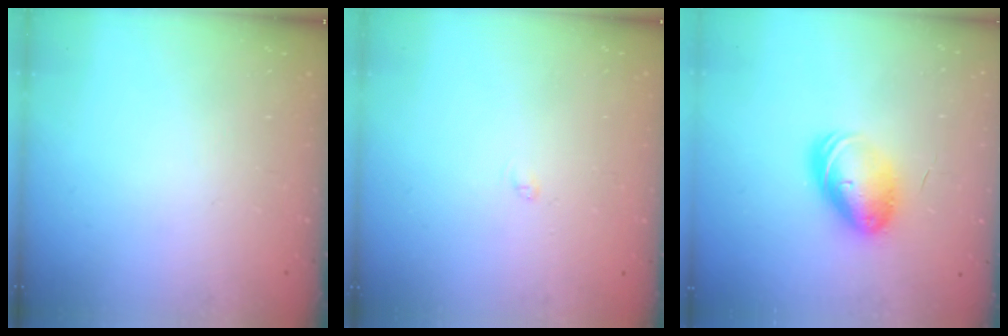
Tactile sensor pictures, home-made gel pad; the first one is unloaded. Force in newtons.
{"total": 1.9, "press": 1.9, "slide": 0.3}
{"total": 10.4, "press": 10.2, "slide": 2.2}